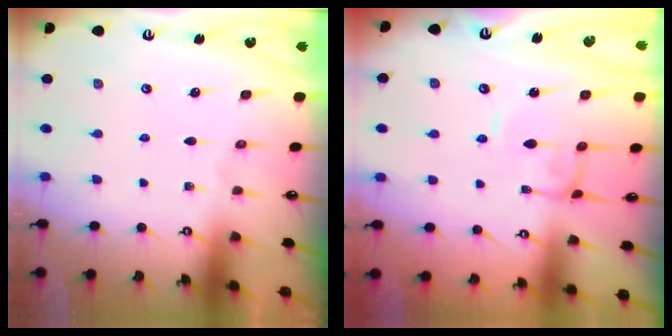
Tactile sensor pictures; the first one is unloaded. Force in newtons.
{"total": 1.6, "press": 1.5, "slide": 0.1}